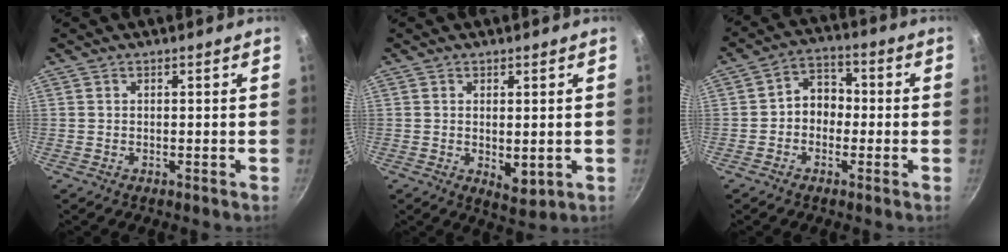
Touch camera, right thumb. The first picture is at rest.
{"total": 4.4, "force": [-0.1, 2.3, 3.8], "torque": [-0.055, -0.015, 0.004]}
{"total": 6.3, "force": [-1.0, 5.1, 3.5], "torque": [-0.015, 0.025, -0.030]}